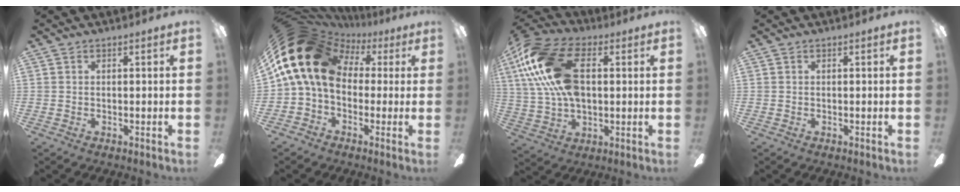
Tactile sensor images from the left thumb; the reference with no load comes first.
{"total": 20.5, "force": [4.3, 13.9, 14.4], "torque": [-0.311, 0.000, 0.077]}
{"total": 22.1, "force": [4.8, 13.3, 16.9], "torque": [-0.355, 0.014, 0.086]}
{"total": 0.0}